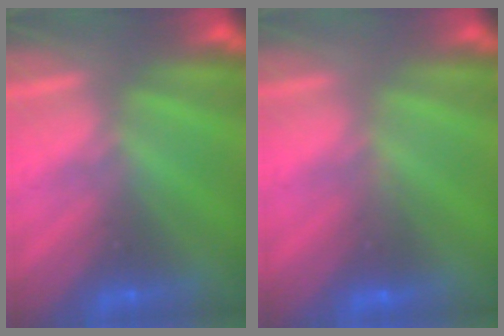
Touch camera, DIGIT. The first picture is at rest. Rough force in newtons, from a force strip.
{"total": 3.0}